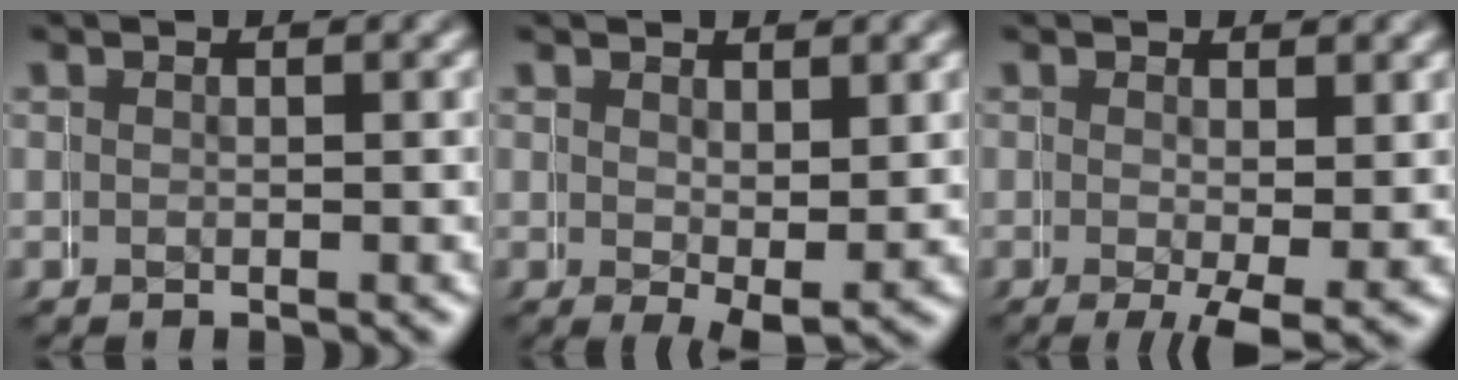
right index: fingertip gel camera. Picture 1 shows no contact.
{"total": 2.1, "force": [0.0, 0.8, 2.0], "torque": [-0.030, -0.020, 0.008]}
{"total": 3.1, "force": [-1.3, 0.7, 2.8], "torque": [-0.039, -0.020, -0.012]}